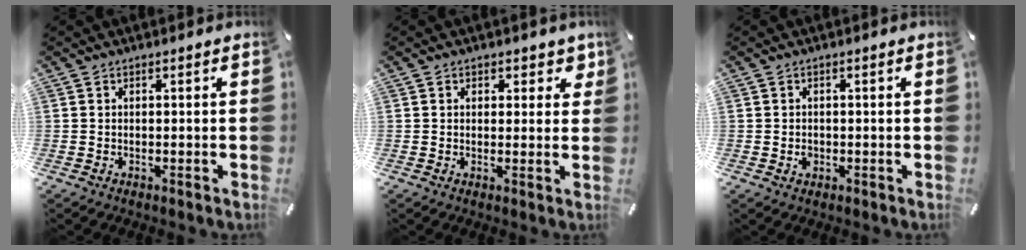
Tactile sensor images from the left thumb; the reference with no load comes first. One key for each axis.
{"total": 3.4, "fx": 1.7, "fy": 2.5, "fz": 1.5, "tx": 0.005, "ty": -0.007, "tz": 0.021}
{"total": 1.3, "fx": -0.2, "fy": 1.2, "fz": 0.5, "tx": -0.010, "ty": 0.005, "tz": -0.006}